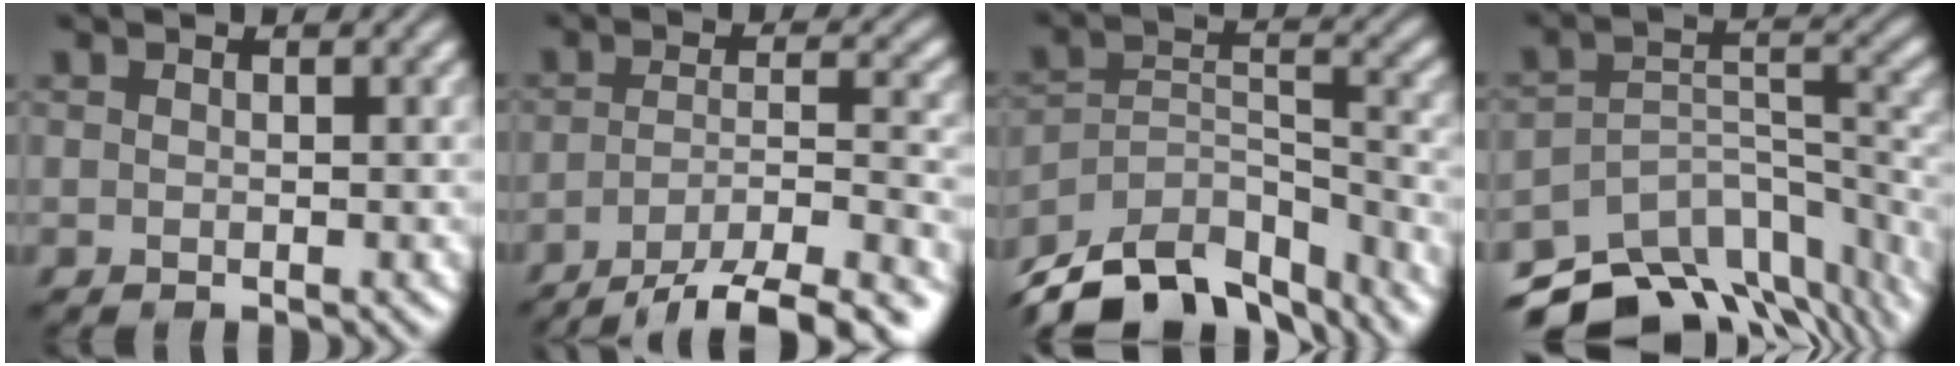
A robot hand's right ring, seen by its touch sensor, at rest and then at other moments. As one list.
[{"total": 10.5, "force": [-7.7, 3.0, 6.4], "torque": [-0.093, -0.012, -0.106]}, {"total": 13.1, "force": [-11.1, 5.4, 4.4], "torque": [-0.075, 0.000, -0.170]}, {"total": 12.7, "force": [-10.1, 5.6, 5.2], "torque": [-0.105, -0.006, -0.130]}]